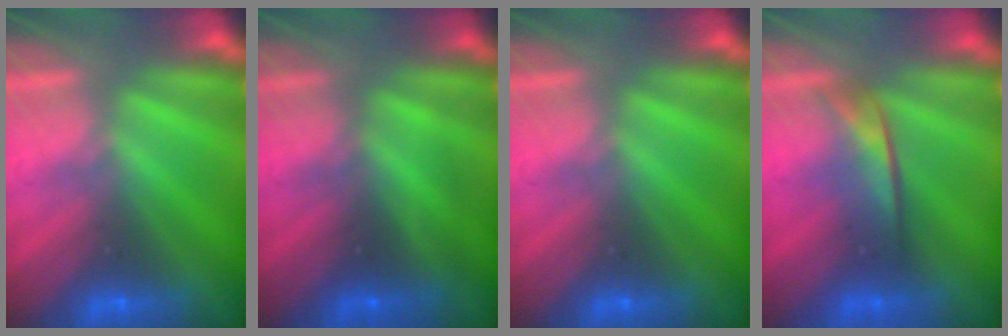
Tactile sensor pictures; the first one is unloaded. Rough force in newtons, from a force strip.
{"total": 1.6}
{"total": 0.0}
{"total": 2.1}